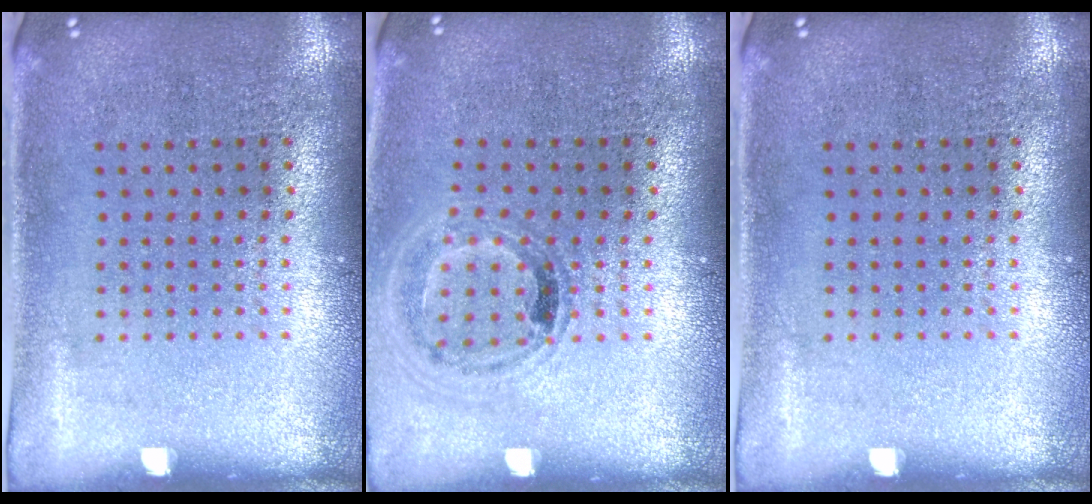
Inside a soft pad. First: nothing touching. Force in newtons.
{"total": 0.9, "press": 0.9, "slide": 0.1}
{"total": 0.0}